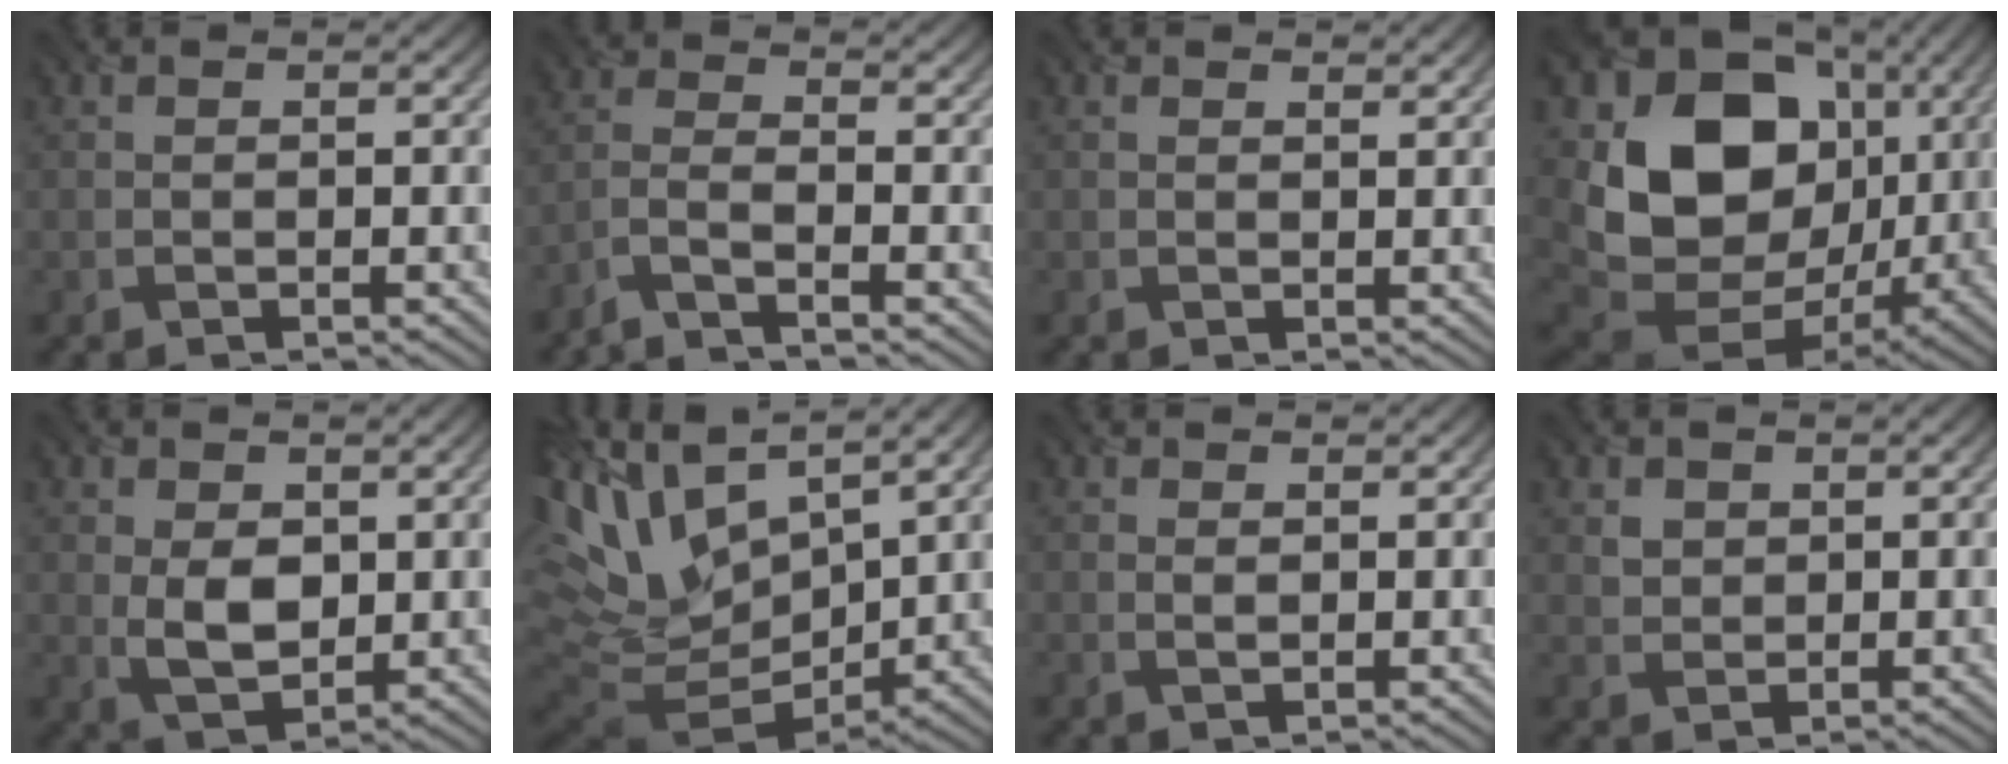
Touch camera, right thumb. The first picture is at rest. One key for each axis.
{"total": 3.7, "fx": -2.9, "fy": 0.5, "fz": 2.3, "tx": -0.045, "ty": 0.000, "tz": -0.074}
{"total": 1.5, "fx": 1.2, "fy": 0.5, "fz": 0.7, "tx": -0.019, "ty": -0.004, "tz": 0.020}
{"total": 17.7, "fx": 2.3, "fy": 14.1, "fz": 10.5, "tx": -0.228, "ty": -0.036, "tz": 0.057}
{"total": 5.3, "fx": 0.9, "fy": 3.5, "fz": 3.9, "tx": -0.084, "ty": -0.006, "tz": 0.021}
{"total": 14.9, "fx": 6.1, "fy": 7.5, "fz": 11.3, "tx": -0.255, "ty": 0.004, "tz": 0.131}
{"total": 1.1, "fx": 0.7, "fy": 0.5, "fz": 0.8, "tx": -0.022, "ty": -0.004, "tz": 0.015}
{"total": 2.3, "fx": 1.2, "fy": 1.7, "fz": 0.9, "tx": -0.024, "ty": -0.003, "tz": 0.023}